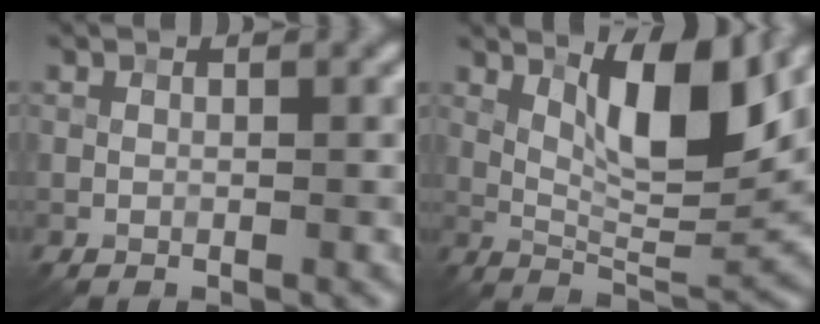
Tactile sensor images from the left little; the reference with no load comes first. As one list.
[{"total": 8.9, "force": [3.2, 2.8, 7.8], "torque": [-0.124, -0.005, 0.052]}]